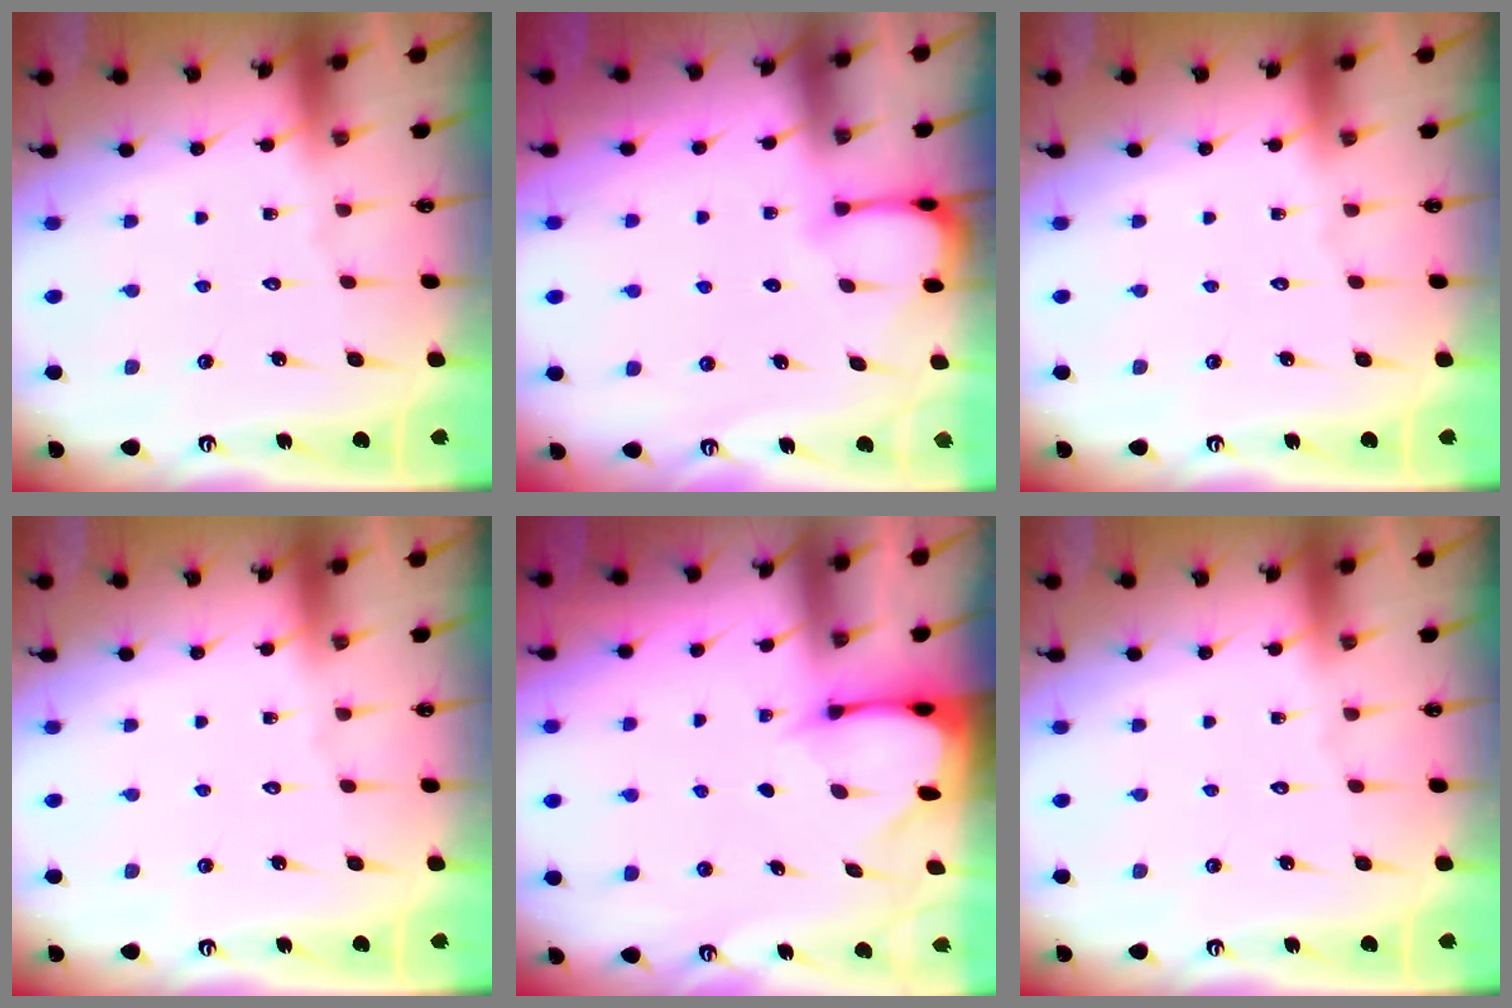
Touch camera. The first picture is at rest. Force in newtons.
{"total": 3.8, "press": 3.8, "slide": 0.4}
{"total": 0.0}
{"total": 0.0}
{"total": 2.6, "press": 2.6, "slide": 0.3}
{"total": 0.0}